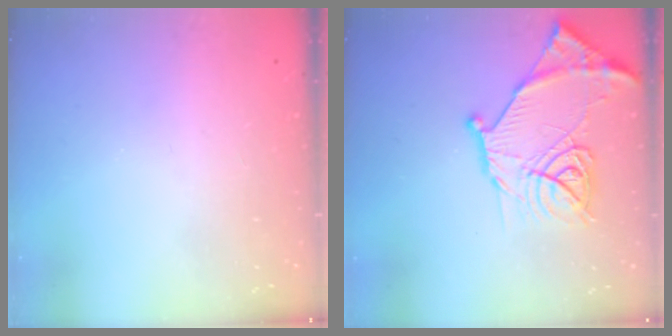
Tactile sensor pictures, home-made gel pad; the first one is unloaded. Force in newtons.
{"total": 16.8, "press": 16.7, "slide": 1.5}